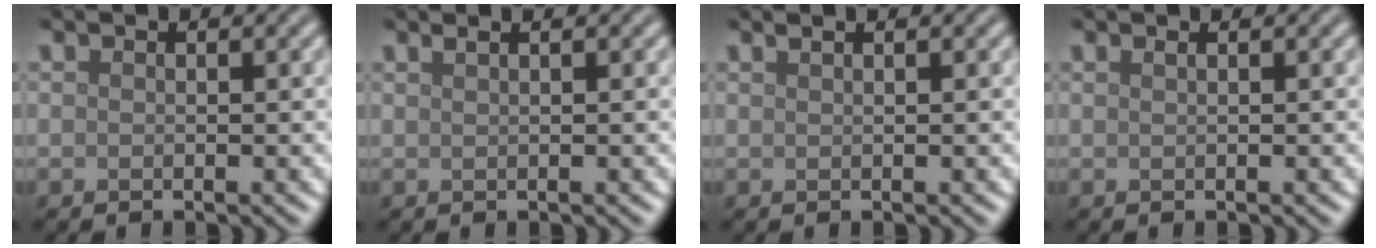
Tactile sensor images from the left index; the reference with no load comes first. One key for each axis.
{"total": 1.9, "fx": 1.2, "fy": 0.9, "fz": 1.2, "tx": -0.004, "ty": 0.001, "tz": -0.003}
{"total": 1.1, "fx": 0.7, "fy": 0.4, "fz": 0.7, "tx": -0.004, "ty": -0.001, "tz": 0.004}
{"total": 0.8, "fx": 0.4, "fy": 0.4, "fz": 0.5, "tx": -0.003, "ty": -0.002, "tz": 0.002}